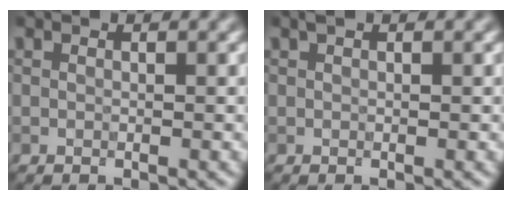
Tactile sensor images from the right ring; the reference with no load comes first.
{"total": 0.7, "force": [0.6, 0.2, 0.4], "torque": [-0.008, -0.003, 0.007]}